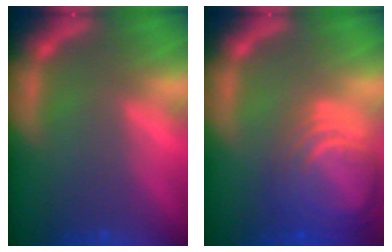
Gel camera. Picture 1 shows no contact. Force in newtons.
{"total": 9.0}